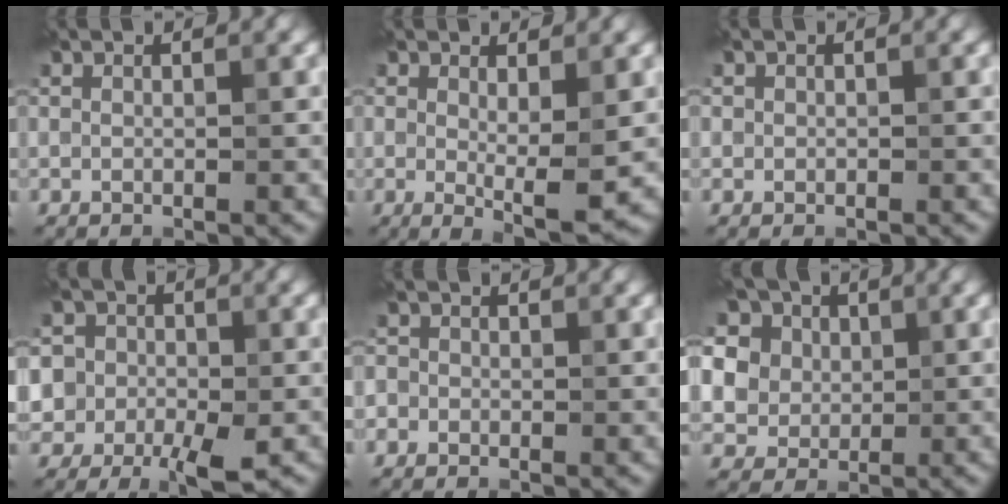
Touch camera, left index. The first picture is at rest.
{"total": 3.8, "force": [0.1, 1.0, 3.7], "torque": [-0.059, -0.013, 0.004]}
{"total": 0.6, "force": [0.0, 0.6, 0.0], "torque": [0.010, -0.002, -0.002]}
{"total": 8.2, "force": [-2.7, 6.7, 3.8], "torque": [-0.055, -0.001, -0.071]}
{"total": 1.3, "force": [-0.1, 1.3, 0.3], "torque": [0.009, 0.004, -0.015]}
{"total": 17.9, "force": [7.6, 13.8, 8.5], "torque": [-0.222, 0.052, 0.110]}